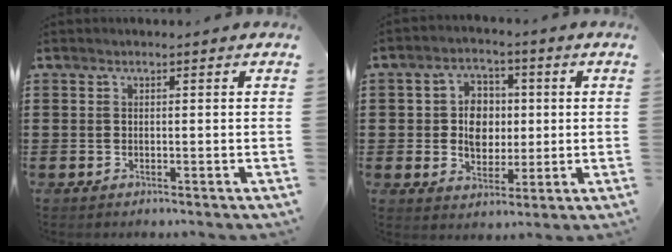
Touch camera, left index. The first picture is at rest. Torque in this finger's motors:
{"motor_torque": [1.54, 0.60, 0.40, 0.12]}